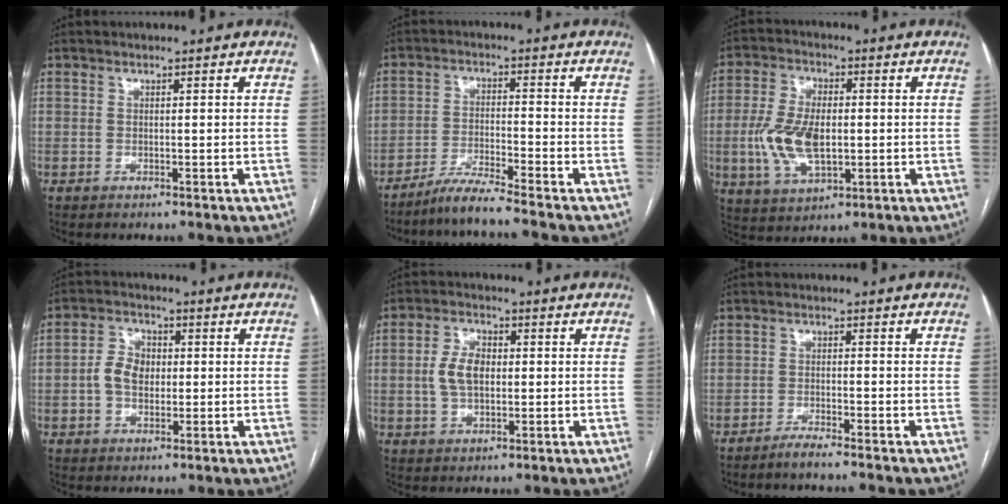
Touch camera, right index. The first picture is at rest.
{"total": 5.7, "force": [-5.0, -1.6, 2.1], "torque": [-0.038, -0.025, -0.098]}
{"total": 10.7, "force": [-1.1, 5.2, 9.3], "torque": [-0.202, 0.005, -0.013]}
{"total": 5.8, "force": [0.0, 4.2, 4.0], "torque": [-0.082, 0.018, 0.001]}
{"total": 6.1, "force": [0.3, 3.6, 5.0], "torque": [-0.105, 0.014, 0.008]}
{"total": 2.4, "force": [-2.2, -0.6, 1.0], "torque": [-0.025, -0.003, -0.043]}